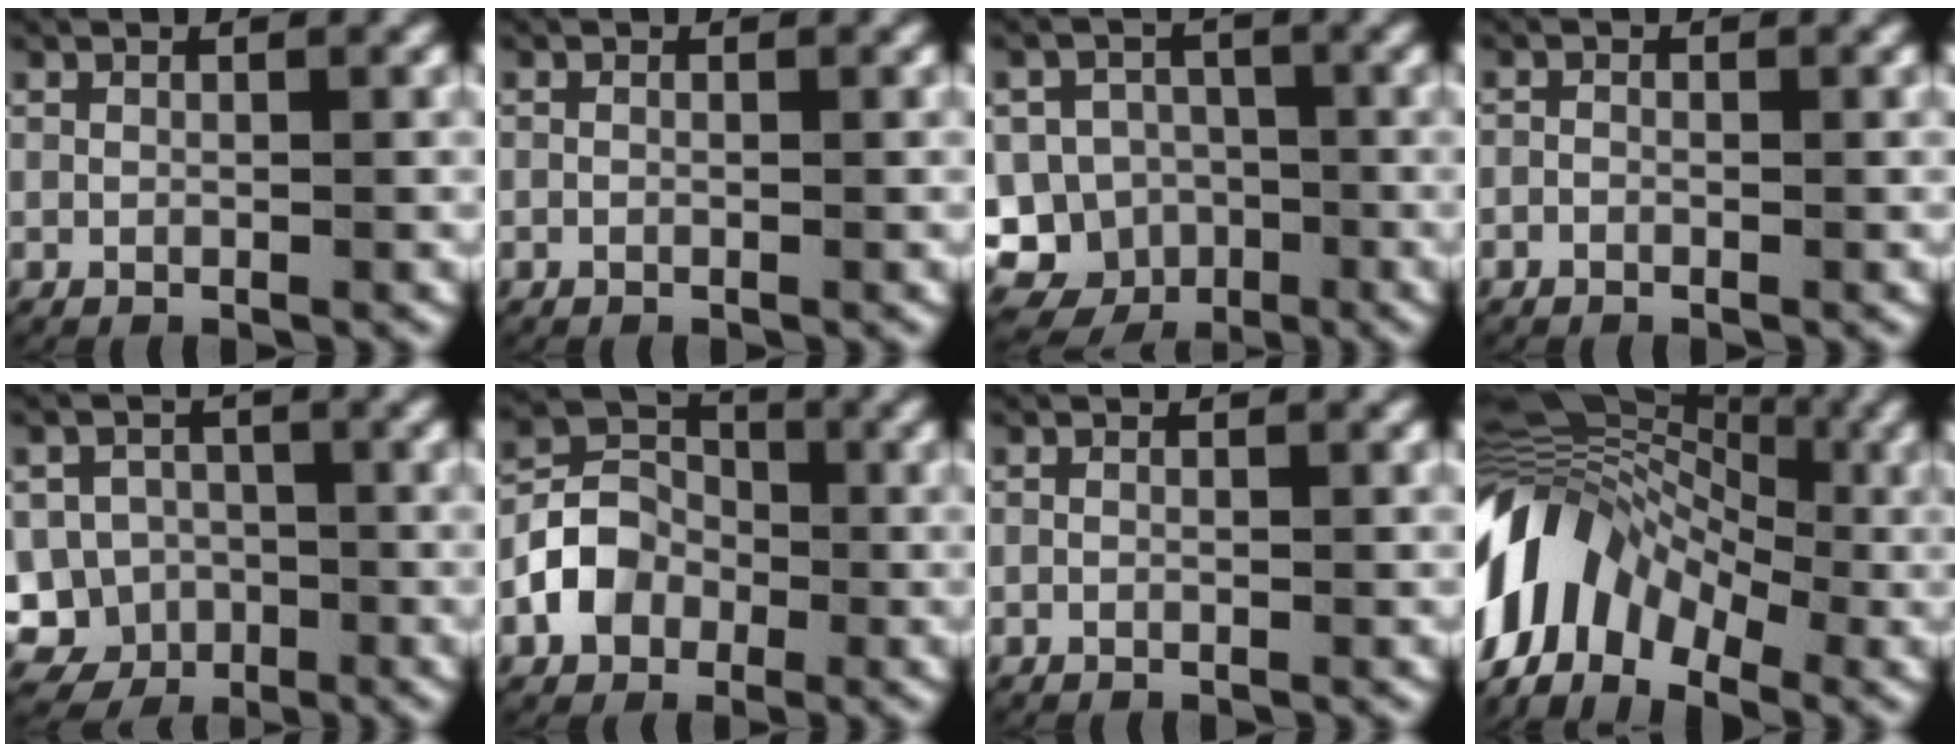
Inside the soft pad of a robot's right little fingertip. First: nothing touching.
{"total": 0.0}
{"total": 15.0, "force": [-5.4, 13.4, 4.1], "torque": [-0.096, -0.067, -0.092]}
{"total": 0.7, "force": [-0.5, 0.5, 0.0], "torque": [-0.003, -0.001, -0.011]}
{"total": 11.7, "force": [-4.8, 10.3, 2.6], "torque": [-0.060, -0.046, -0.084]}
{"total": 6.1, "force": [-1.0, 5.1, 3.3], "torque": [-0.071, 0.000, -0.021]}
{"total": 0.0}
{"total": 16.4, "force": [-2.6, 13.0, 9.6], "torque": [-0.208, -0.018, -0.046]}